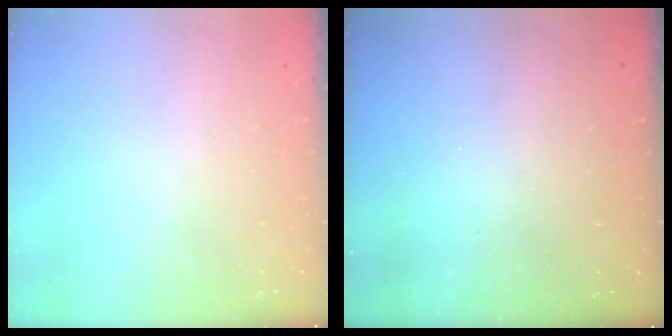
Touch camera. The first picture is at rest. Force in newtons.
{"total": 3.2, "press": 3.2, "slide": 0.1}